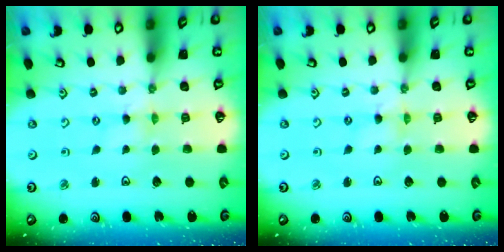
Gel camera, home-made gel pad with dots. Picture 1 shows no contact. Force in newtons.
{"total": 1.1, "press": 1.1, "slide": 0.2}